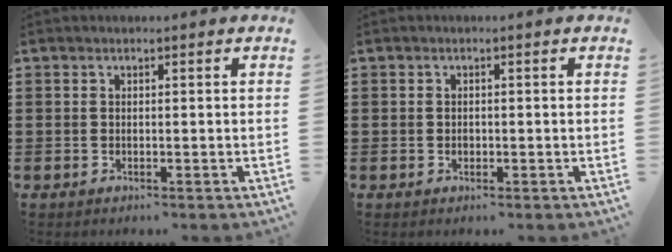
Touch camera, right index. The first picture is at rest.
{"total": 0.7, "force": [-0.1, 0.6, 0.4], "torque": [-0.009, 0.002, -0.003]}